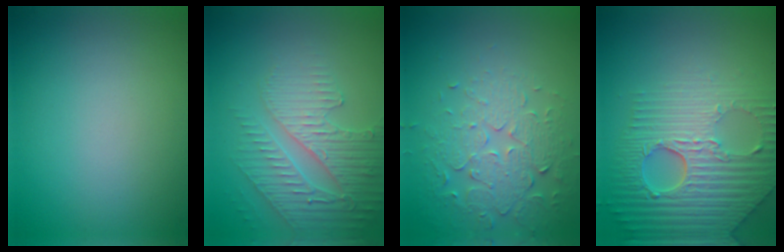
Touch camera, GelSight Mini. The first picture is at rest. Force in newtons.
{"total": 3.9, "press": 3.7, "slide": 1.2}
{"total": 4.4, "press": 3.5, "slide": 2.7}
{"total": 8.9, "press": 6.0, "slide": 6.5}